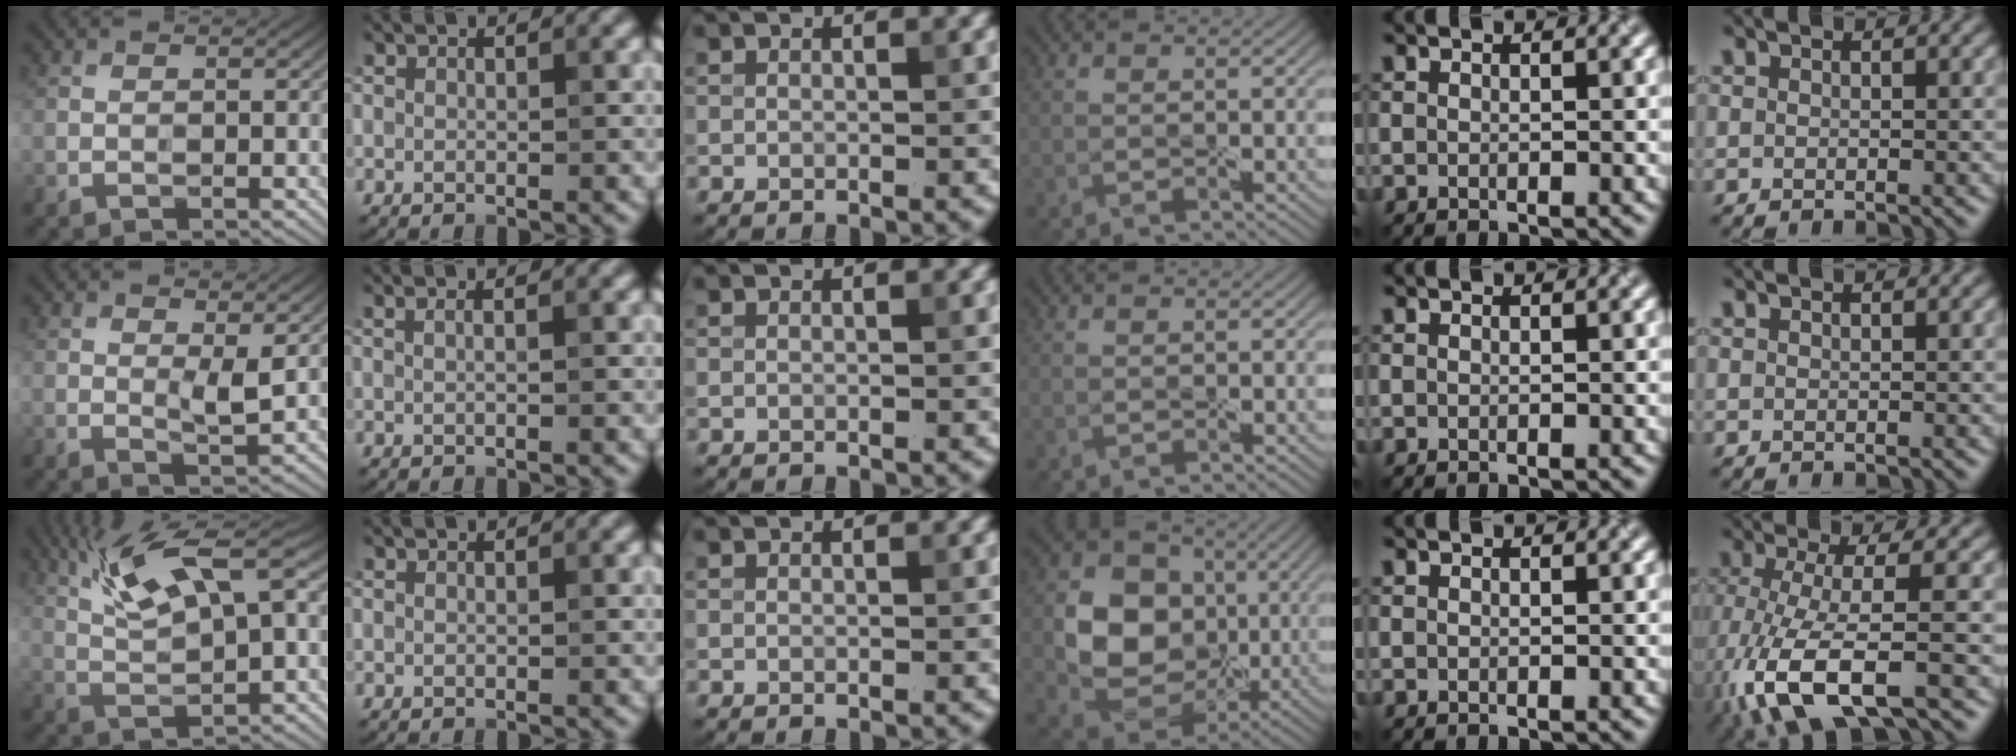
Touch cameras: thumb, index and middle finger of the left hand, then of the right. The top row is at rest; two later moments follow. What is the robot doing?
{"motion": "peel", "object": "window cling"}